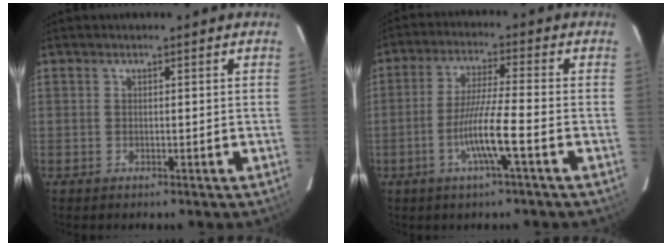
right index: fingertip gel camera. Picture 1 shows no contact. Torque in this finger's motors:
{"motor_torque": [1.33, -0.57, 0.66, 0.17]}